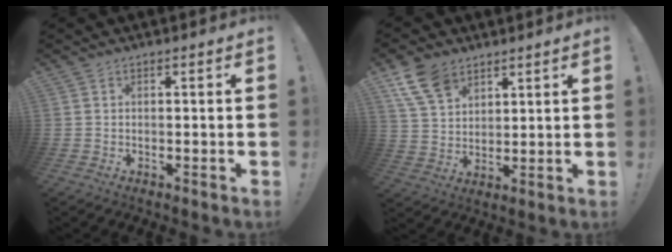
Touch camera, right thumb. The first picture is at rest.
{"total": 11.0, "force": [6.7, 6.9, 5.4], "torque": [-0.101, -0.023, 0.133]}